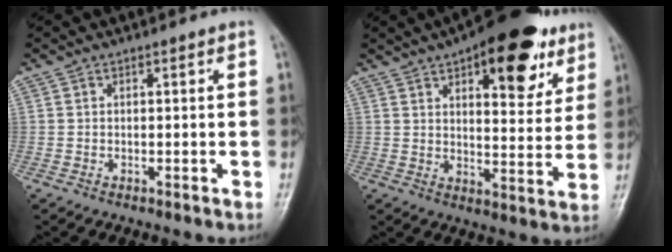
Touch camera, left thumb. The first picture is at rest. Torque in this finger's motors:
{"motor_torque": [0.72, 0.68, 1.47, -1.30, 0.08]}